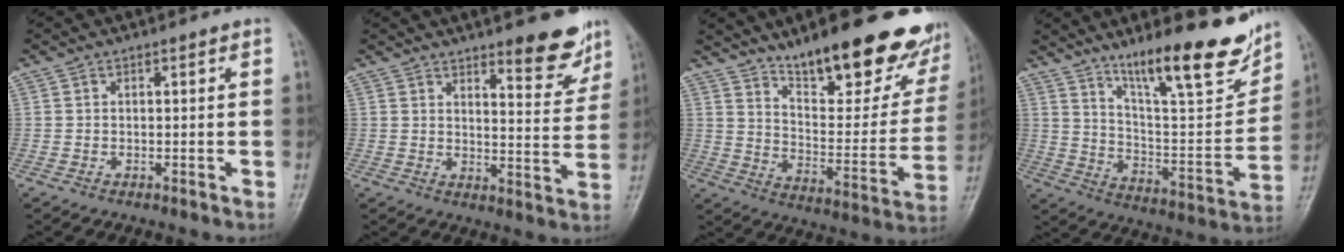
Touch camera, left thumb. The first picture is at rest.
{"total": 9.8, "force": [7.0, 2.8, 6.3], "torque": [-0.053, -0.050, 0.098]}
{"total": 25.7, "force": [17.9, 8.2, 16.4], "torque": [-0.189, -0.097, 0.266]}
{"total": 21.1, "force": [14.3, 4.9, 14.8], "torque": [-0.184, -0.073, 0.233]}